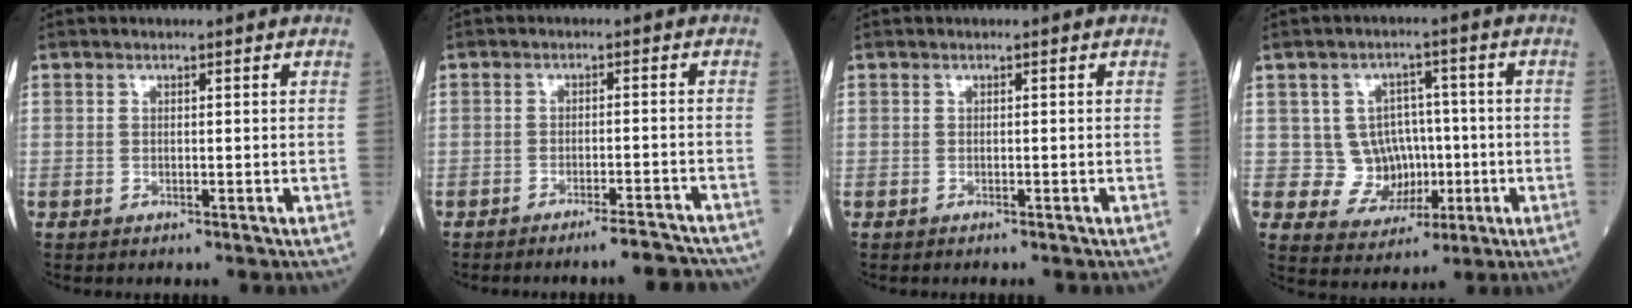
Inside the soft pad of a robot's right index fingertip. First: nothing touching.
{"total": 5.7, "force": [-5.3, 0.3, 2.1], "torque": [-0.009, 0.000, -0.077]}
{"total": 0.6, "force": [-0.5, 0.0, 0.2], "torque": [-0.003, -0.001, -0.009]}
{"total": 7.2, "force": [-0.2, 6.6, 2.8], "torque": [-0.033, 0.018, 0.010]}